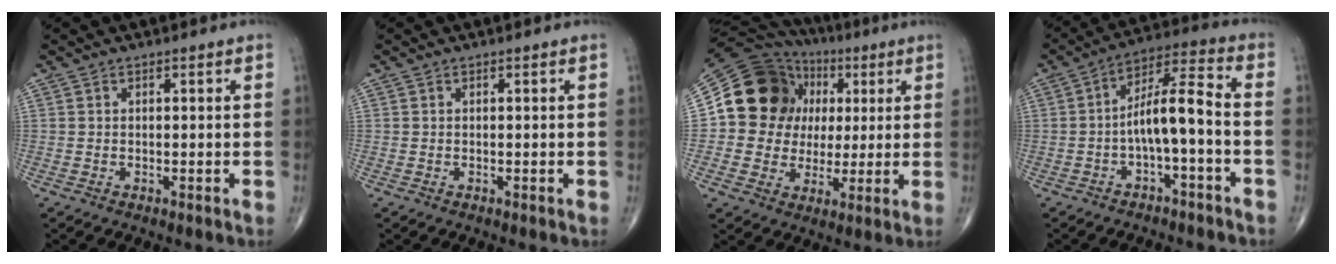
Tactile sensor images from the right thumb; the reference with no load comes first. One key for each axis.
{"total": 0.0}
{"total": 17.8, "fx": 3.1, "fy": 15.7, "fz": 7.9, "tx": -0.105, "ty": 0.026, "tz": 0.058}
{"total": 9.5, "fx": -2.3, "fy": 1.8, "fz": 9.0, "tx": -0.166, "ty": 0.055, "tz": -0.038}